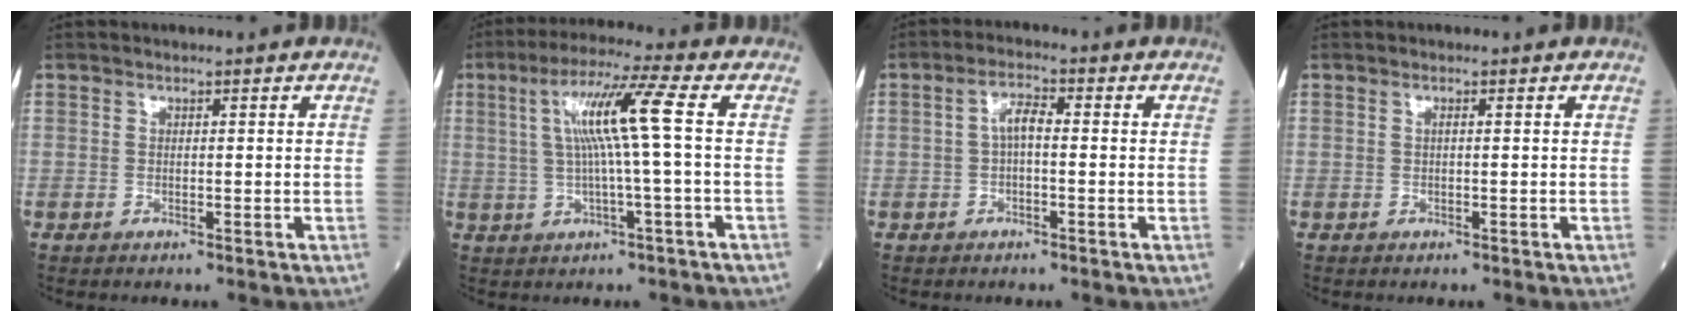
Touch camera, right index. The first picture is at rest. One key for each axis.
{"total": 9.3, "fx": 1.2, "fy": -1.2, "fz": 9.1, "tx": -0.173, "ty": 0.016, "tz": 0.024}
{"total": 3.2, "fx": 0.0, "fy": 1.2, "fz": 2.9, "tx": -0.053, "ty": 0.015, "tz": -0.002}
{"total": 0.0}